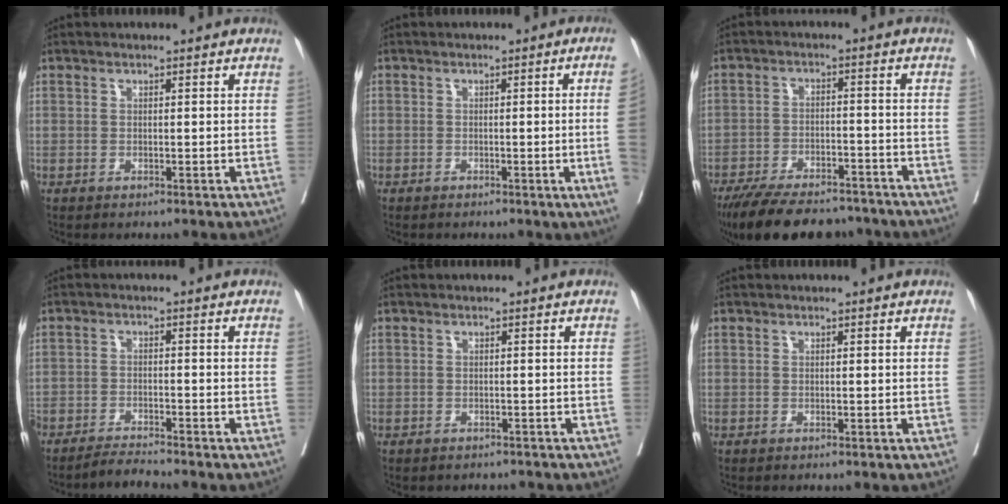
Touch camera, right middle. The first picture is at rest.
{"total": 4.3, "force": [-0.8, -1.5, 4.0], "torque": [-0.043, -0.008, -0.012]}
{"total": 15.7, "force": [-13.3, 5.0, 6.6], "torque": [-0.128, -0.009, -0.197]}
{"total": 3.3, "force": [-3.2, -0.8, 0.6], "torque": [-0.008, -0.014, -0.058]}
{"total": 2.2, "force": [-2.0, 0.9, 0.2], "torque": [-0.003, -0.001, -0.029]}
{"total": 0.0}